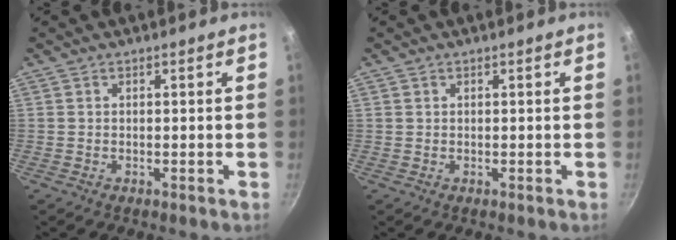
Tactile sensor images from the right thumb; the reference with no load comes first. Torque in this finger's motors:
{"motor_torque": [-0.60, 0.10, -0.49, 0.34, -0.03]}